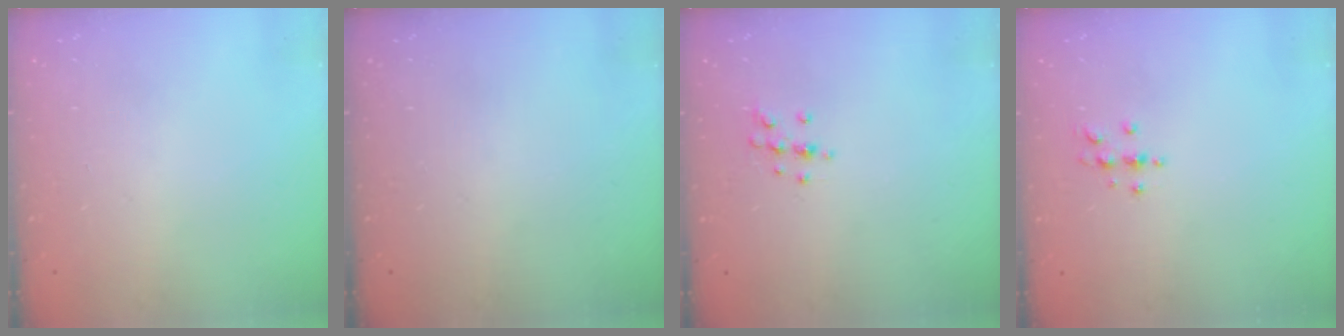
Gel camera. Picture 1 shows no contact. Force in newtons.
{"total": 0.0}
{"total": 6.5, "press": 6.2, "slide": 2.1}
{"total": 3.3, "press": 3.3, "slide": 0.4}